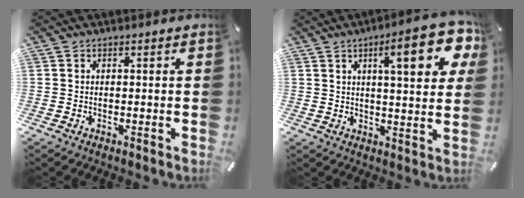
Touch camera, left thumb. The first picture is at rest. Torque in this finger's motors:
{"motor_torque": [2.44, 2.57, 1.26, -1.19, 0.38]}